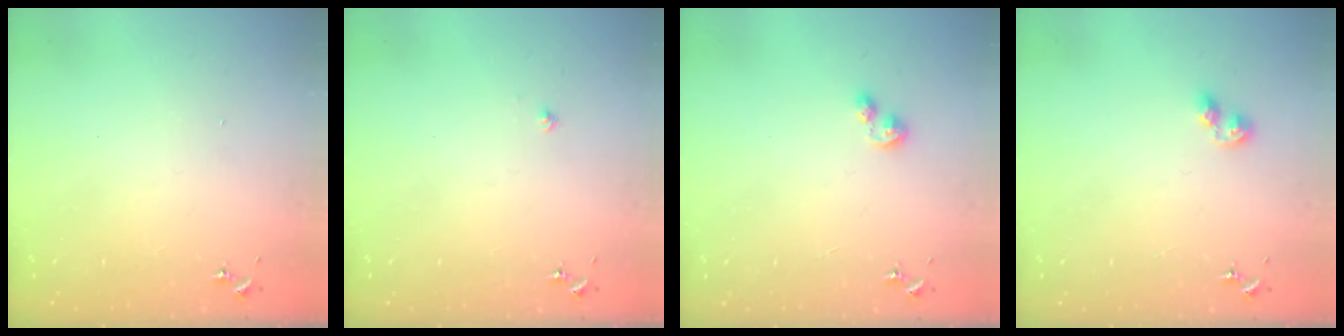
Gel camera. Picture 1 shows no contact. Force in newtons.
{"total": 1.4, "press": 1.4, "slide": 0.2}
{"total": 2.7, "press": 2.7, "slide": 0.3}
{"total": 5.2, "press": 5.1, "slide": 0.5}